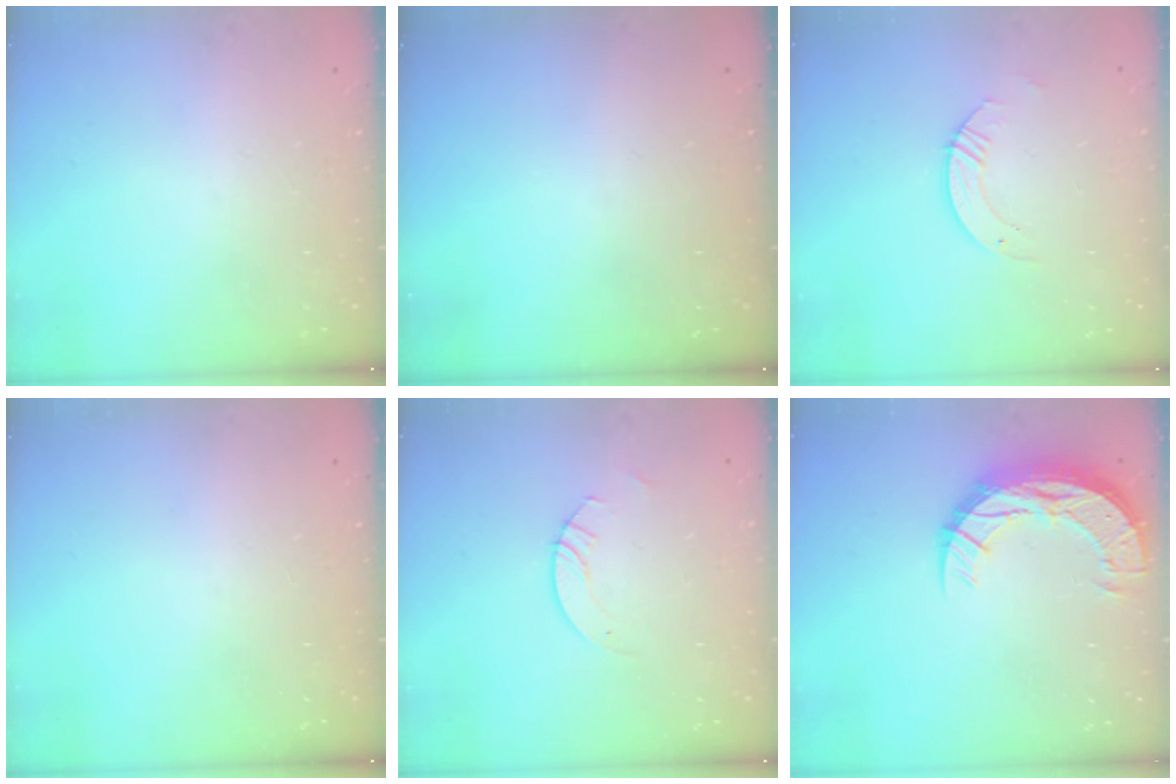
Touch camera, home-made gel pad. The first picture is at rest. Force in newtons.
{"total": 0.0}
{"total": 3.8, "press": 3.8, "slide": 0.1}
{"total": 0.0}
{"total": 3.0, "press": 3.0, "slide": 0.3}
{"total": 13.2, "press": 13.2, "slide": 0.9}